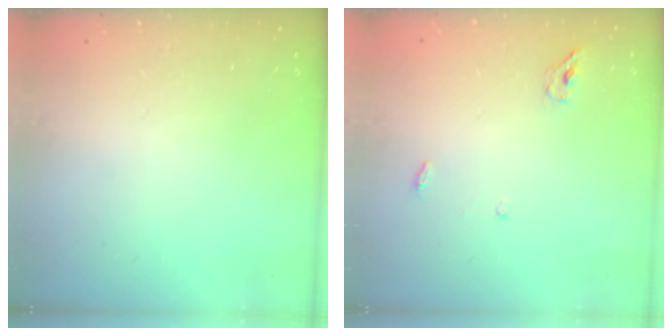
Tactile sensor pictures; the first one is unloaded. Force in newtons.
{"total": 3.8, "press": 3.6, "slide": 1.3}